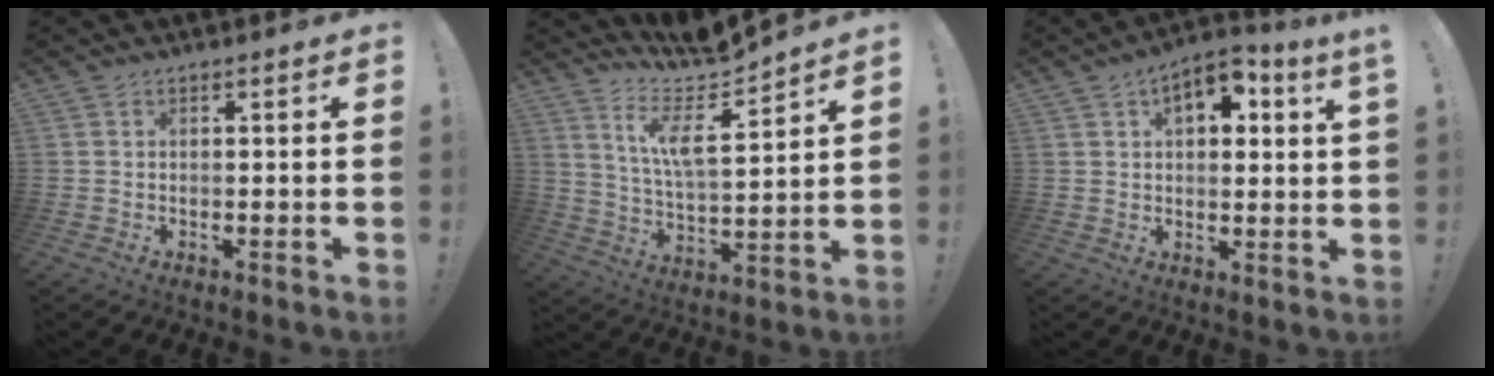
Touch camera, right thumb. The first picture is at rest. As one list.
[{"total": 11.8, "force": [8.6, 1.4, 7.9], "torque": [-0.162, -0.071, 0.144]}, {"total": 7.7, "force": [3.7, 2.8, 6.1], "torque": [-0.085, -0.010, 0.059]}]